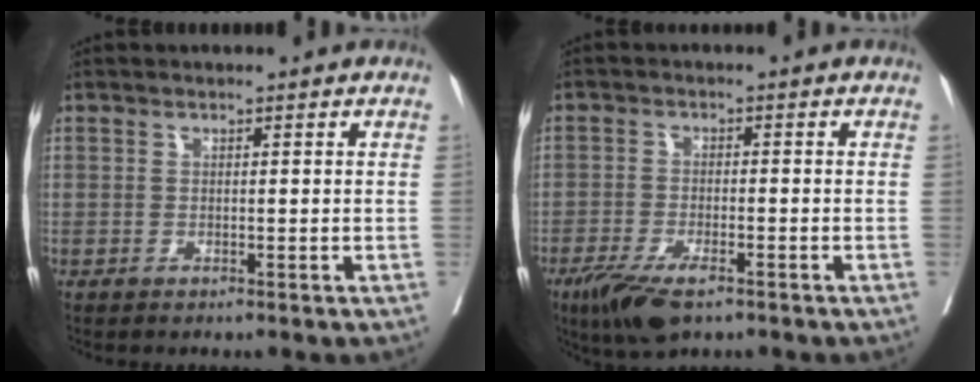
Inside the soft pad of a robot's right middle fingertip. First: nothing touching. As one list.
[{"total": 7.2, "force": [-4.7, 2.2, 5.1], "torque": [-0.092, -0.014, -0.081]}]